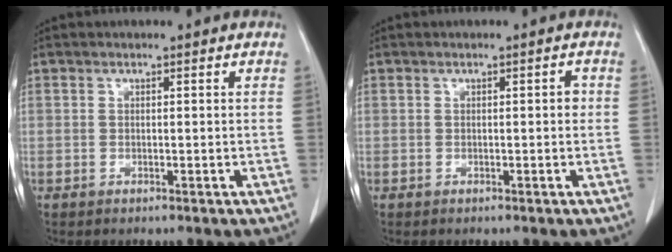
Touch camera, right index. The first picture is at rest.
{"total": 0.9, "force": [0.0, 0.3, 0.8], "torque": [-0.008, 0.003, -0.001]}